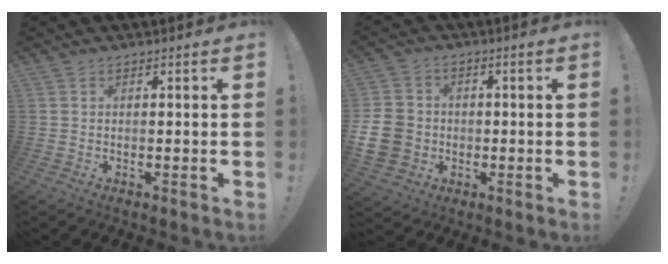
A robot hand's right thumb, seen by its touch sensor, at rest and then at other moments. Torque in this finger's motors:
{"motor_torque": [0.02, 0.14, 0.55, -0.59, 0.16]}